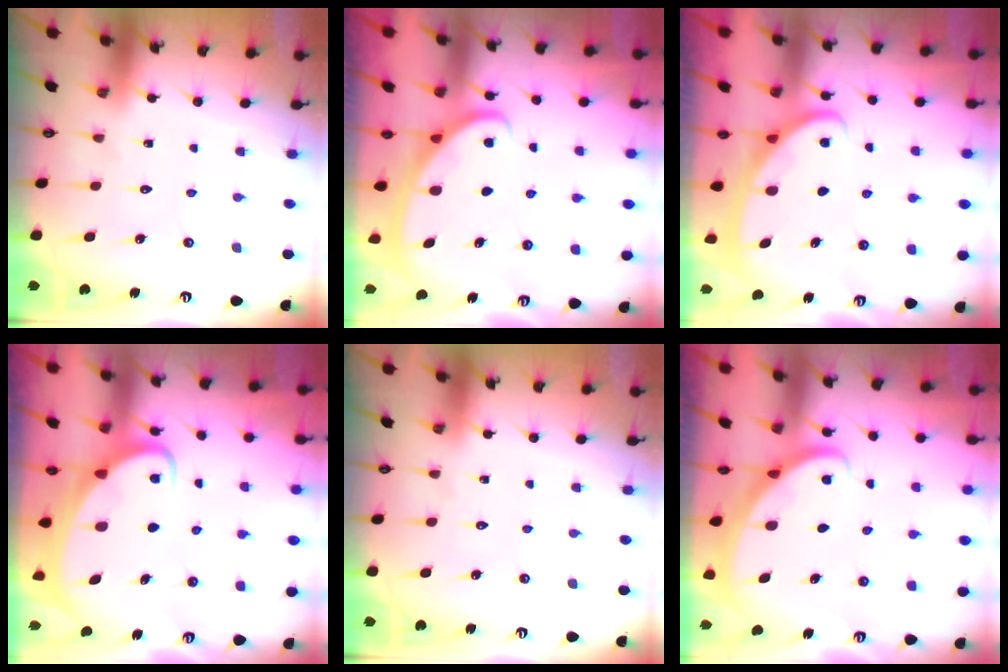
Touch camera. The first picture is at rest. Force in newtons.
{"total": 2.7, "press": 2.7, "slide": 0.3}
{"total": 2.8, "press": 2.8, "slide": 0.4}
{"total": 3.7, "press": 3.7, "slide": 0.4}
{"total": 0.0}
{"total": 2.9, "press": 2.9, "slide": 0.2}